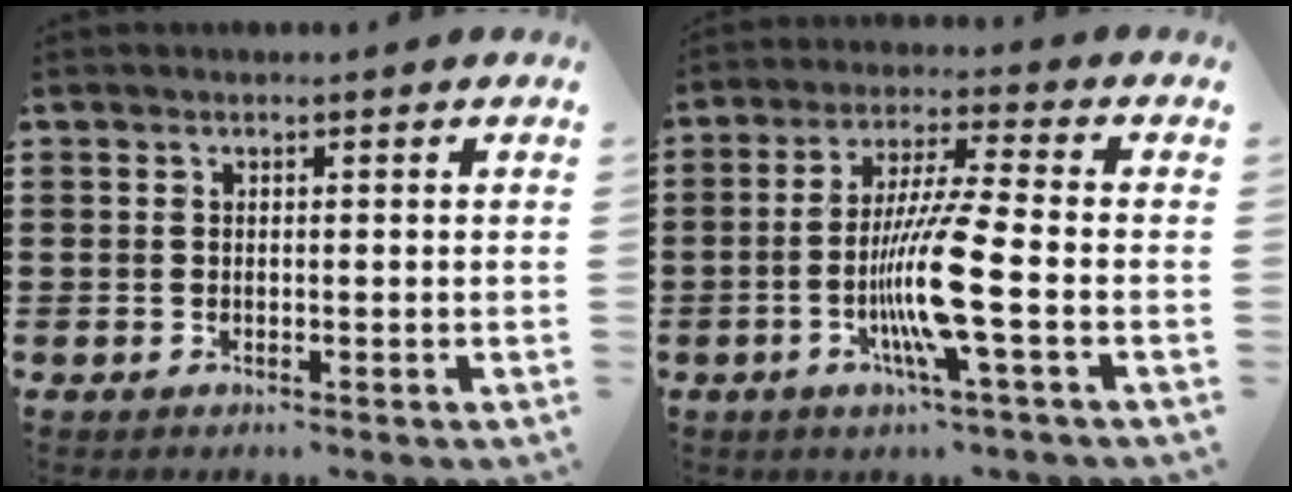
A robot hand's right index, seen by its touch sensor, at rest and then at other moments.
{"total": 10.5, "force": [-3.1, -0.1, 10.0], "torque": [-0.203, -0.017, -0.067]}